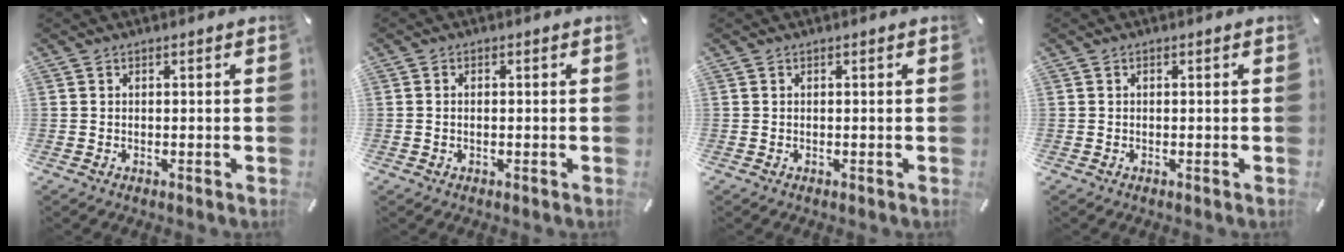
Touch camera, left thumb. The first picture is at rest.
{"total": 1.1, "force": [-0.2, 0.6, 0.9], "torque": [-0.018, 0.001, -0.004]}
{"total": 0.0}
{"total": 0.0}